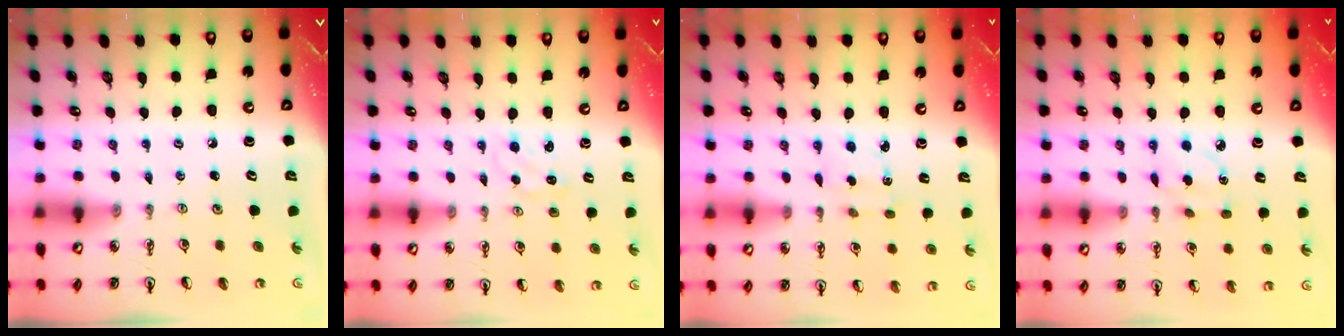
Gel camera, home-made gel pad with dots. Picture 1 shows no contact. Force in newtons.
{"total": 1.1, "press": 1.1, "slide": 0.2}
{"total": 2.1, "press": 2.0, "slide": 0.6}
{"total": 4.0, "press": 4.0, "slide": 0.4}